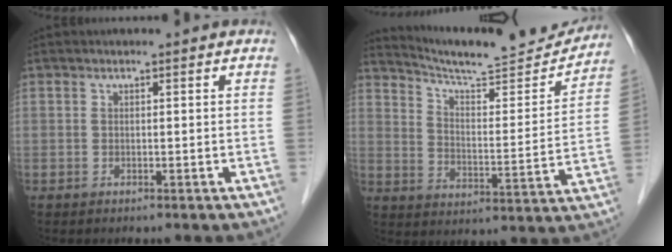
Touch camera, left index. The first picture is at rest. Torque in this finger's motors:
{"motor_torque": [-0.87, -0.90, 0.11, 0.04]}